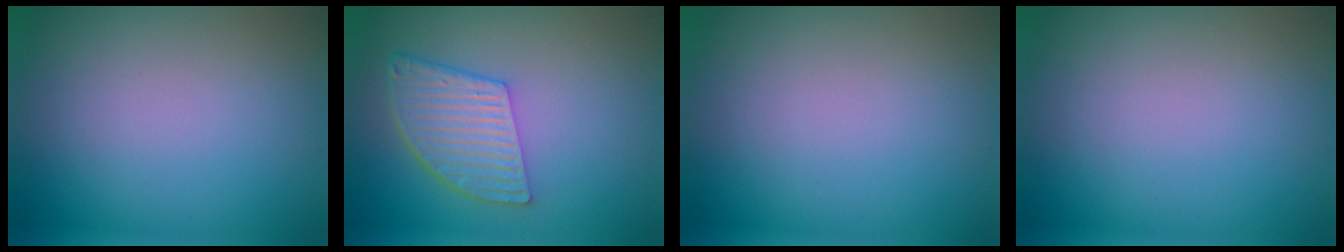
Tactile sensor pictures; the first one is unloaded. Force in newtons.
{"total": 5.6, "press": 4.1, "slide": 3.7}
{"total": 0.0}
{"total": 0.0}